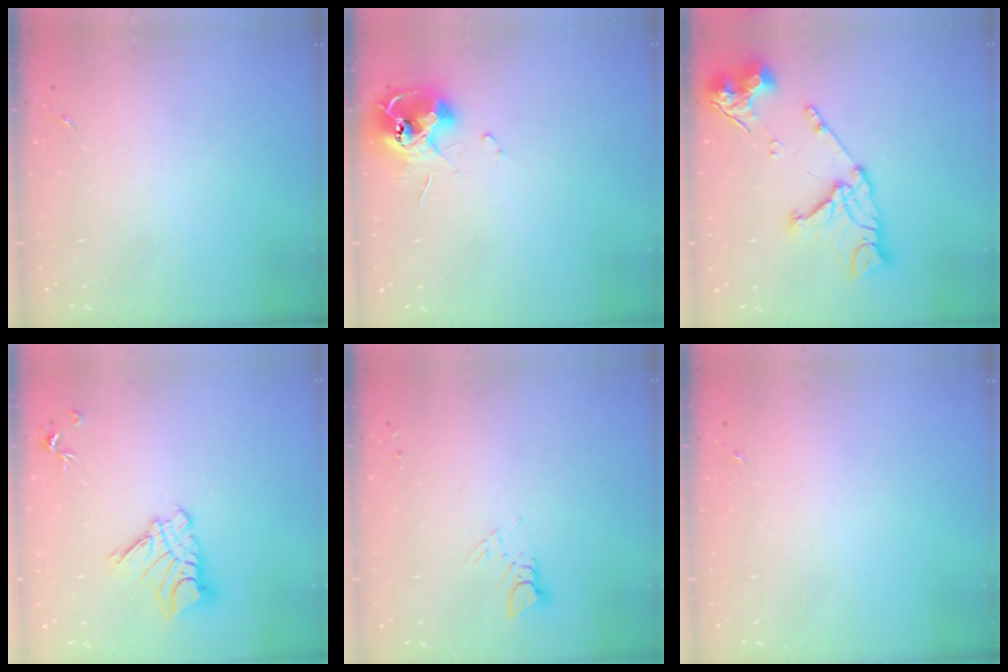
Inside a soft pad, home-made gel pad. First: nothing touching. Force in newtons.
{"total": 11.7, "press": 11.7, "slide": 0.9}
{"total": 17.1, "press": 17.0, "slide": 1.9}
{"total": 11.1, "press": 11.0, "slide": 1.1}
{"total": 3.2, "press": 3.2, "slide": 0.3}
{"total": 0.0}